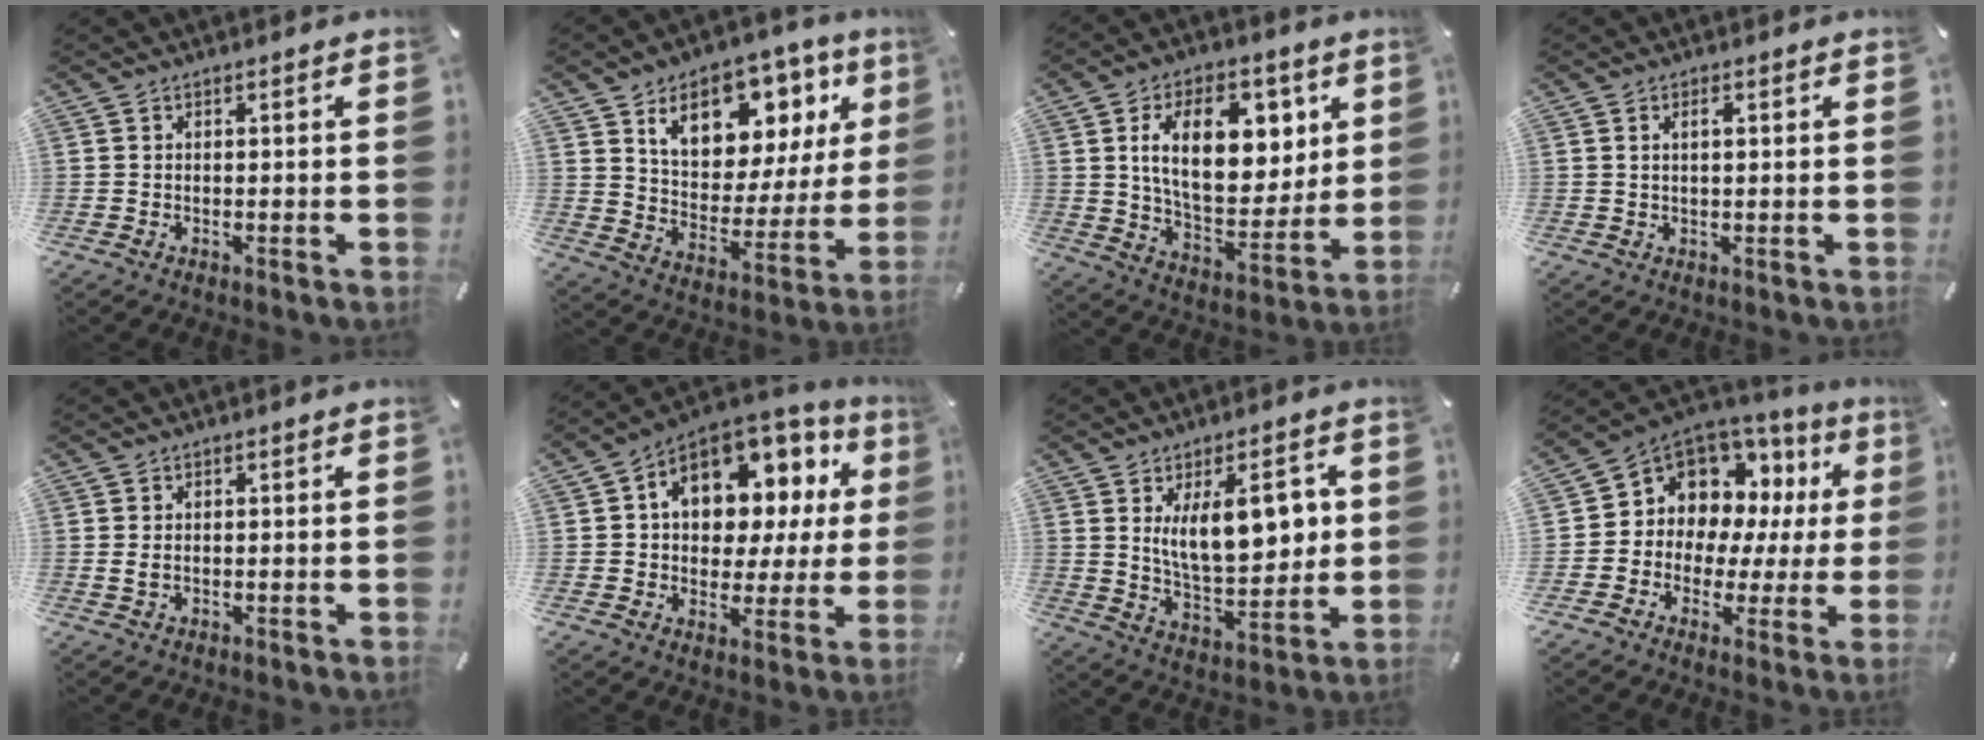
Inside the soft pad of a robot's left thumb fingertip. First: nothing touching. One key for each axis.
{"total": 15.8, "fx": 9.5, "fy": 10.1, "fz": 7.5, "tx": -0.114, "ty": -0.059, "tz": 0.167}
{"total": 18.0, "fx": 6.3, "fy": 10.9, "fz": 12.8, "tx": -0.208, "ty": -0.007, "tz": 0.111}
{"total": 2.2, "fx": 0.6, "fy": 0.8, "fz": 2.0, "tx": -0.032, "ty": 0.002, "tz": 0.007}
{"total": 1.5, "fx": 0.2, "fy": 0.9, "fz": 1.2, "tx": -0.016, "ty": 0.000, "tz": 0.001}
{"total": 13.6, "fx": 5.0, "fy": 9.7, "fz": 8.1, "tx": -0.128, "ty": -0.033, "tz": 0.092}
{"total": 14.5, "fx": 4.2, "fy": 7.2, "fz": 11.9, "tx": -0.180, "ty": -0.006, "tz": 0.070}
{"total": 9.9, "fx": 4.8, "fy": 8.2, "fz": 2.9, "tx": -0.064, "ty": -0.051, "tz": 0.094}